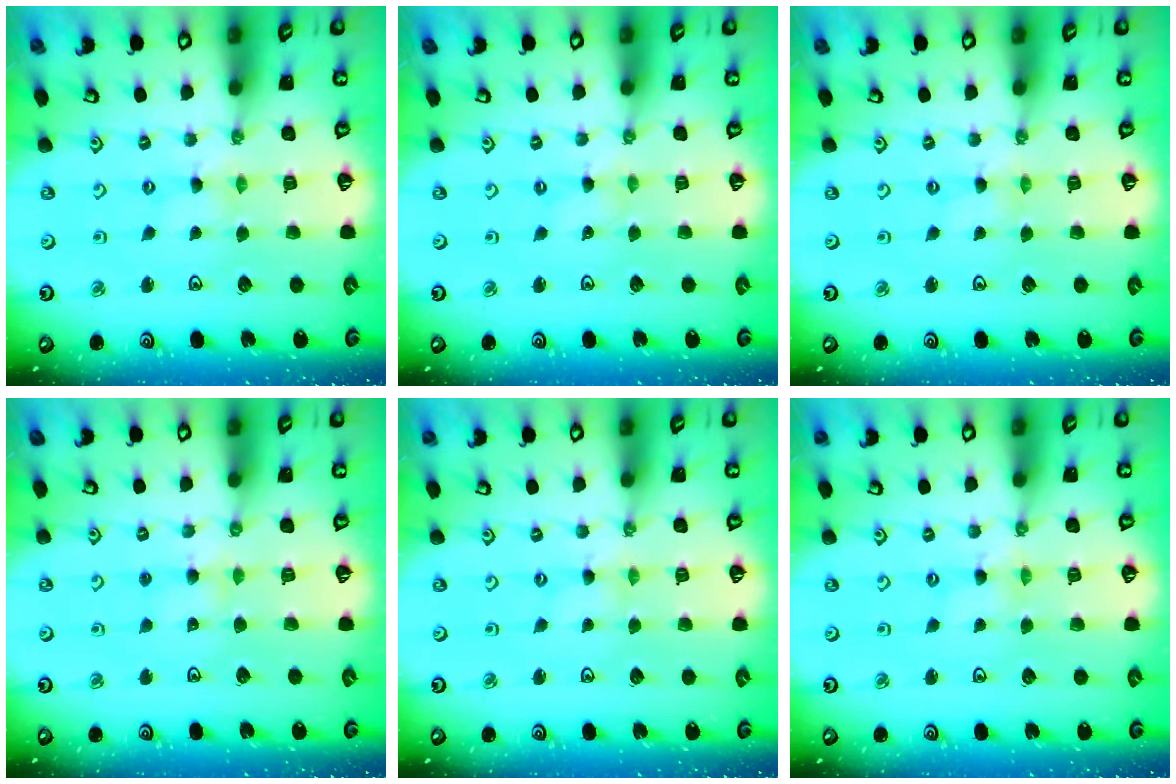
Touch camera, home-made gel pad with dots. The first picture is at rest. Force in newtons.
{"total": 0.0}
{"total": 0.0}
{"total": 4.5, "press": 4.4, "slide": 0.4}
{"total": 0.0}
{"total": 1.7, "press": 1.7, "slide": 0.2}